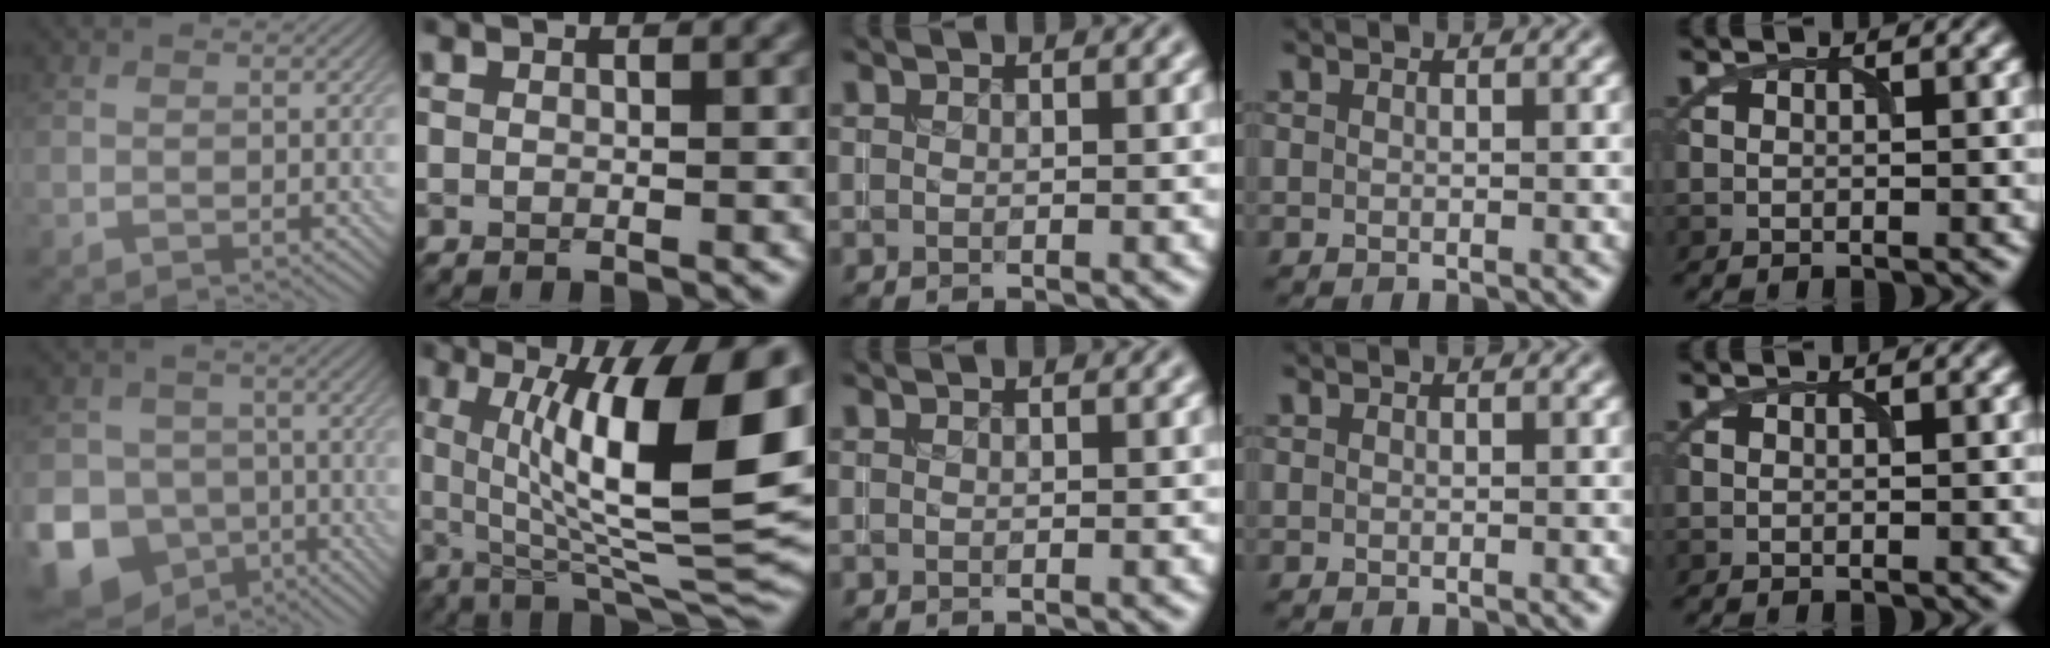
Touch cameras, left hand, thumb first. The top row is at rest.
{"thumb": {"total": 14.9, "force": [-6.9, 12.2, 5.0], "torque": [-0.144, -0.058, -0.135]}, "index": {"total": 14.9, "force": [2.5, 4.0, 14.1], "torque": [-0.193, -0.006, 0.037]}}